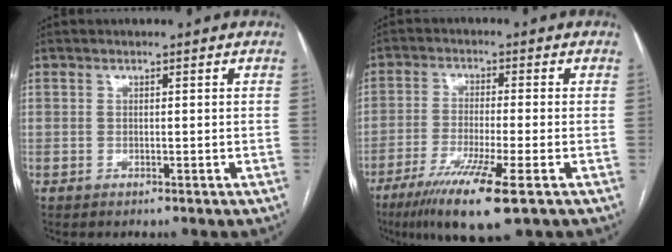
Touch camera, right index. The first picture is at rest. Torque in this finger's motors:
{"motor_torque": [0.90, -0.52, 0.53, 0.10]}